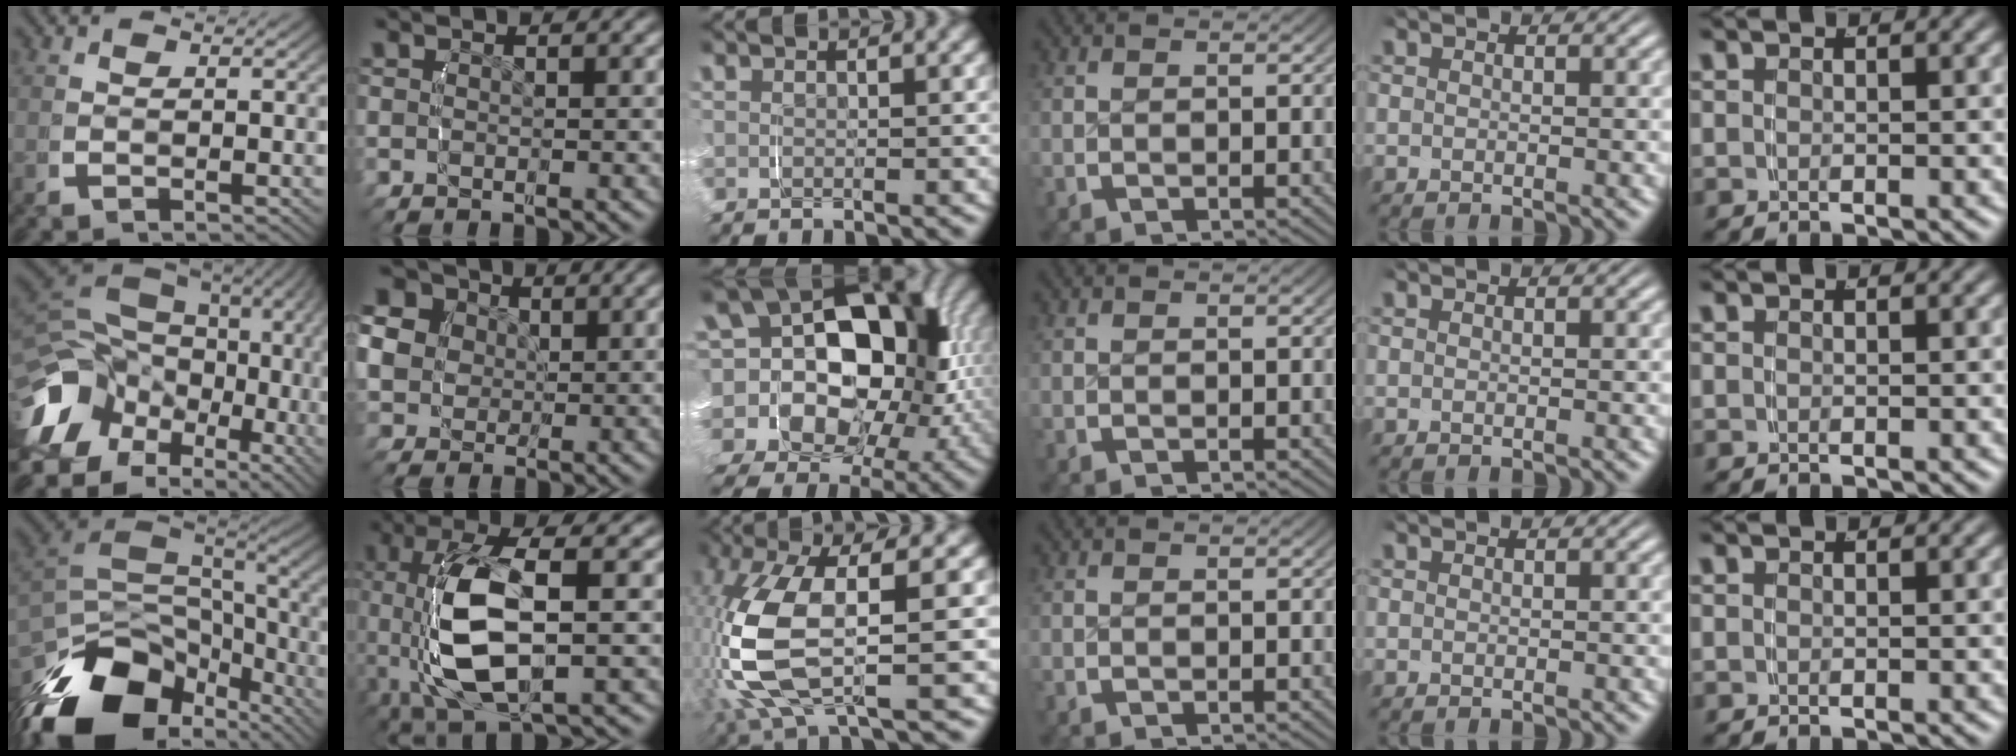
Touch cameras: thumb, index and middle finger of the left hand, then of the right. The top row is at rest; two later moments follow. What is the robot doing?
{"motion": "grasp_and_lifting", "object": "knife"}